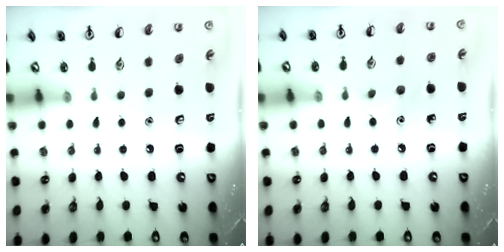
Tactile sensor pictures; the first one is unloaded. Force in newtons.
{"total": 5.6, "press": 5.3, "slide": 1.8}